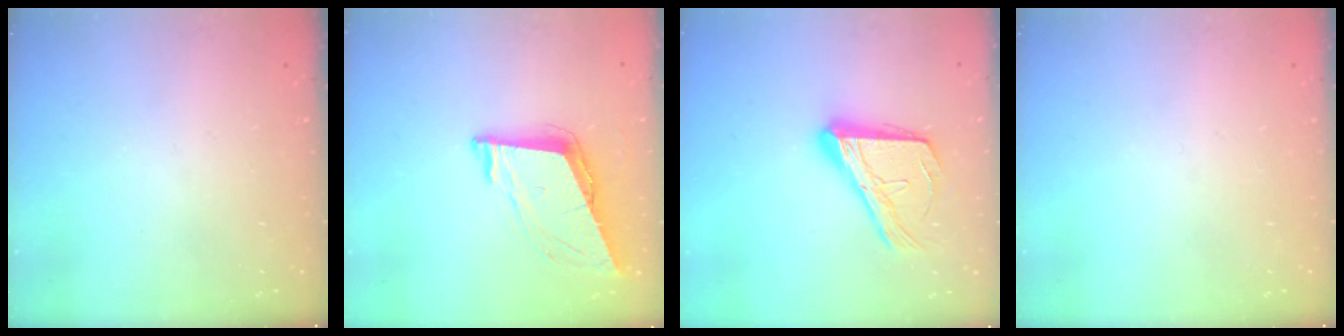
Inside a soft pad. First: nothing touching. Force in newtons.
{"total": 9.0, "press": 8.4, "slide": 3.2}
{"total": 17.3, "press": 17.2, "slide": 1.0}
{"total": 0.0}